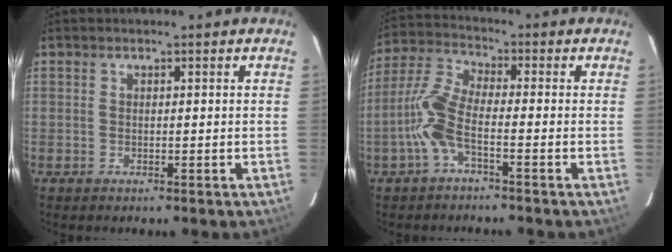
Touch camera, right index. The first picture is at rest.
{"total": 7.7, "force": [-2.9, 2.0, 6.9], "torque": [-0.165, 0.011, -0.065]}